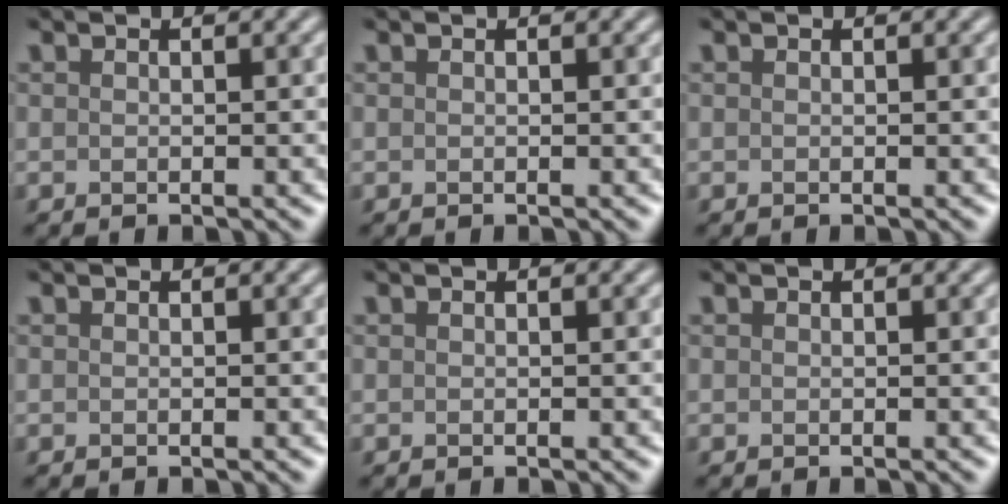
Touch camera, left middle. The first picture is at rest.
{"total": 0.0}
{"total": 0.0}
{"total": 0.0}
{"total": 0.0}
{"total": 0.0}